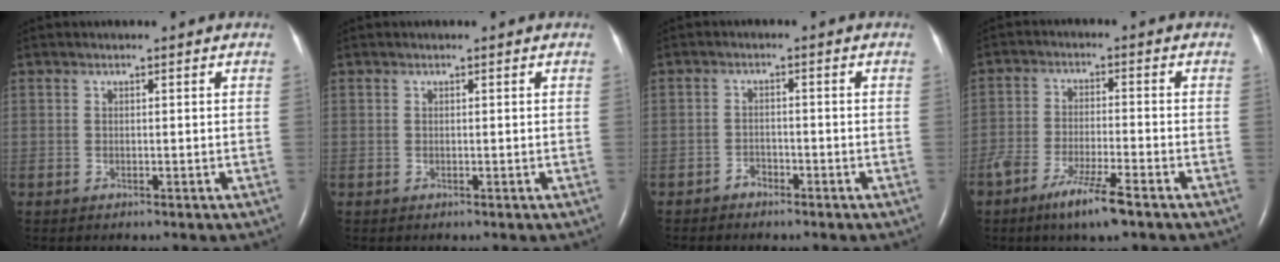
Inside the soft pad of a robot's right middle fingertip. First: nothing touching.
{"total": 0.0}
{"total": 1.7, "force": [-1.5, 0.9, 0.3], "torque": [-0.008, 0.003, -0.026]}
{"total": 7.5, "force": [-5.0, 0.6, 5.5], "torque": [-0.109, -0.014, -0.090]}